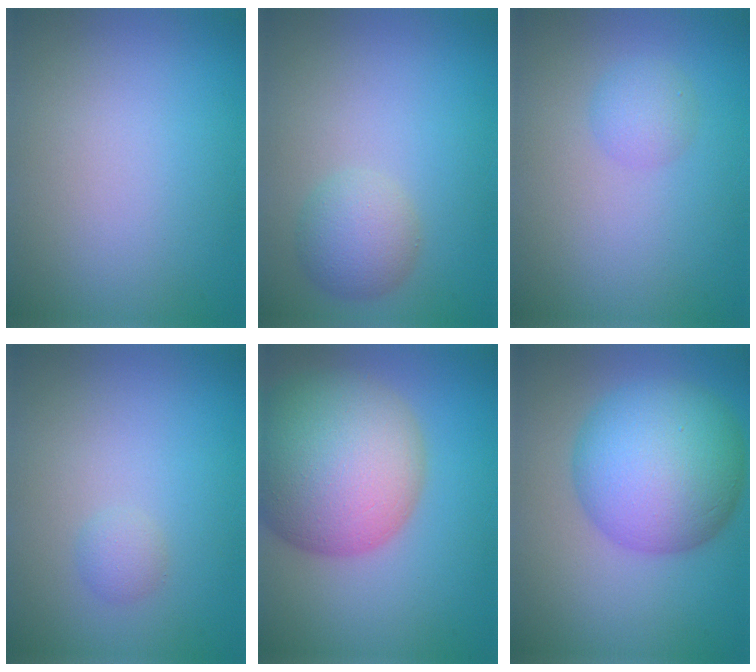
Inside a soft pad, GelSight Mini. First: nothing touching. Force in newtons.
{"total": 2.9, "press": 2.9, "slide": 0.0}
{"total": 1.7, "press": 1.7, "slide": 0.1}
{"total": 1.0, "press": 1.0, "slide": 0.1}
{"total": 13.5, "press": 13.4, "slide": 0.9}
{"total": 10.6, "press": 10.6, "slide": 0.2}